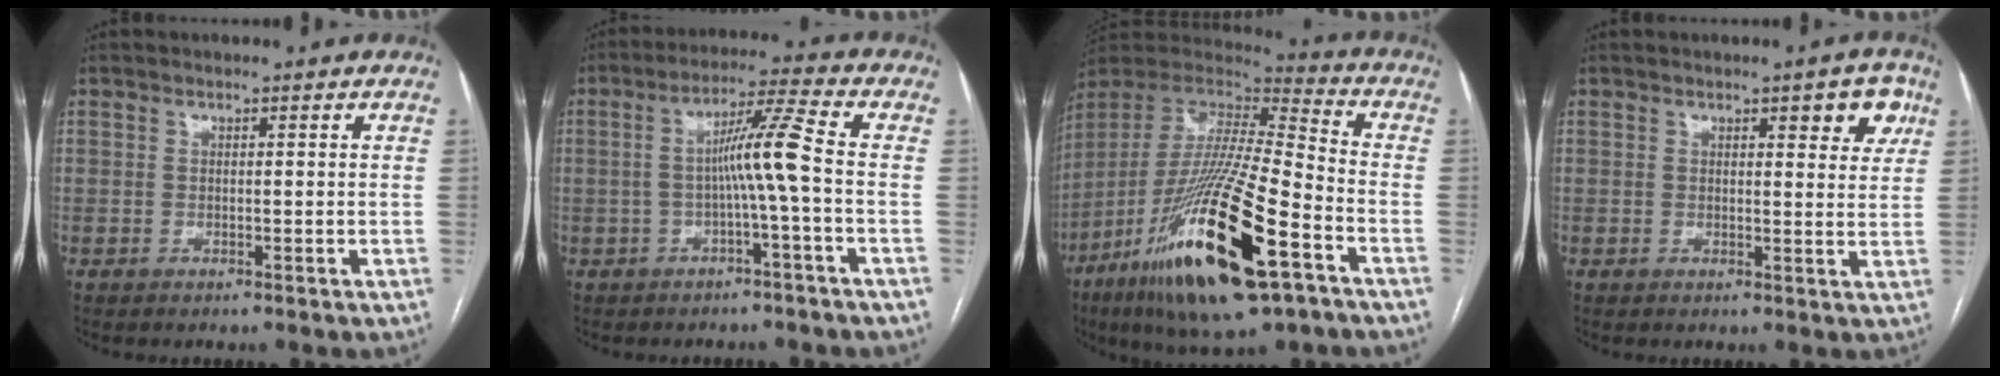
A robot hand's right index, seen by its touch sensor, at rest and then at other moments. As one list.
[{"total": 7.3, "force": [-1.1, -1.1, 7.2], "torque": [-0.127, 0.021, -0.016]}, {"total": 28.0, "force": [-13.2, 5.1, 24.2], "torque": [-0.471, -0.060, -0.237]}, {"total": 4.9, "force": [2.5, 1.5, 4.0], "torque": [-0.043, 0.002, 0.027]}]